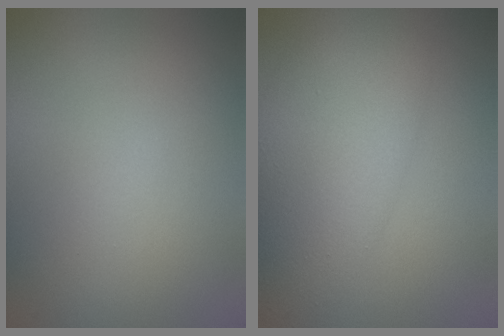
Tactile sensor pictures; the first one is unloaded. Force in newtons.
{"total": 8.5, "press": 8.5, "slide": 0.2}